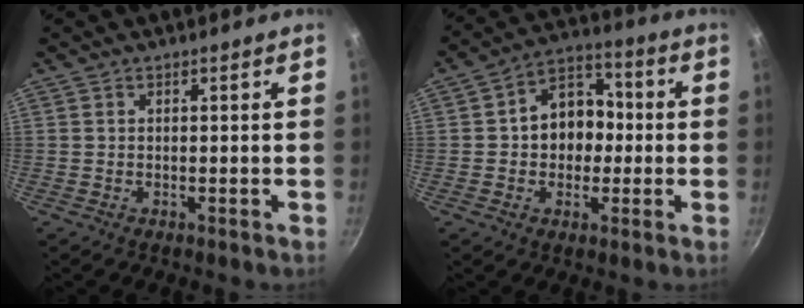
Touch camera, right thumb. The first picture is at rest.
{"total": 11.2, "force": [-0.2, 9.0, 6.7], "torque": [-0.049, 0.029, -0.016]}